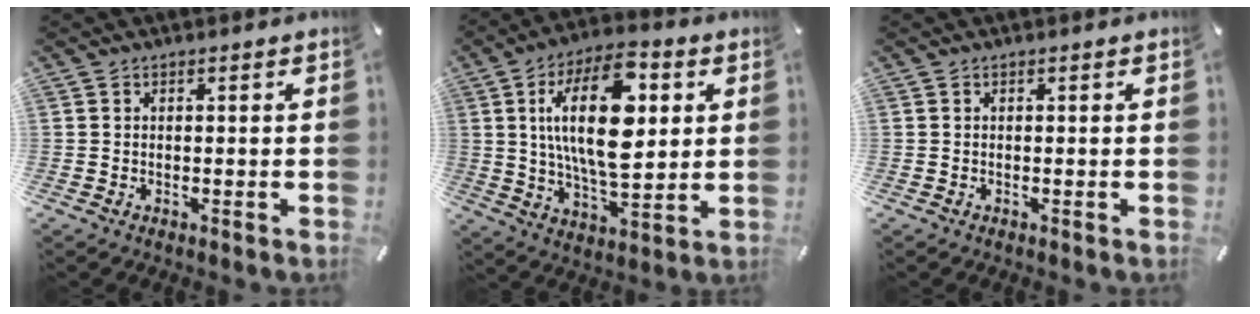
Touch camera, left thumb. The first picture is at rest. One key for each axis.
{"total": 20.6, "fx": 5.3, "fy": 9.9, "fz": 17.3, "tx": -0.319, "ty": -0.006, "tz": 0.080}
{"total": 0.0}